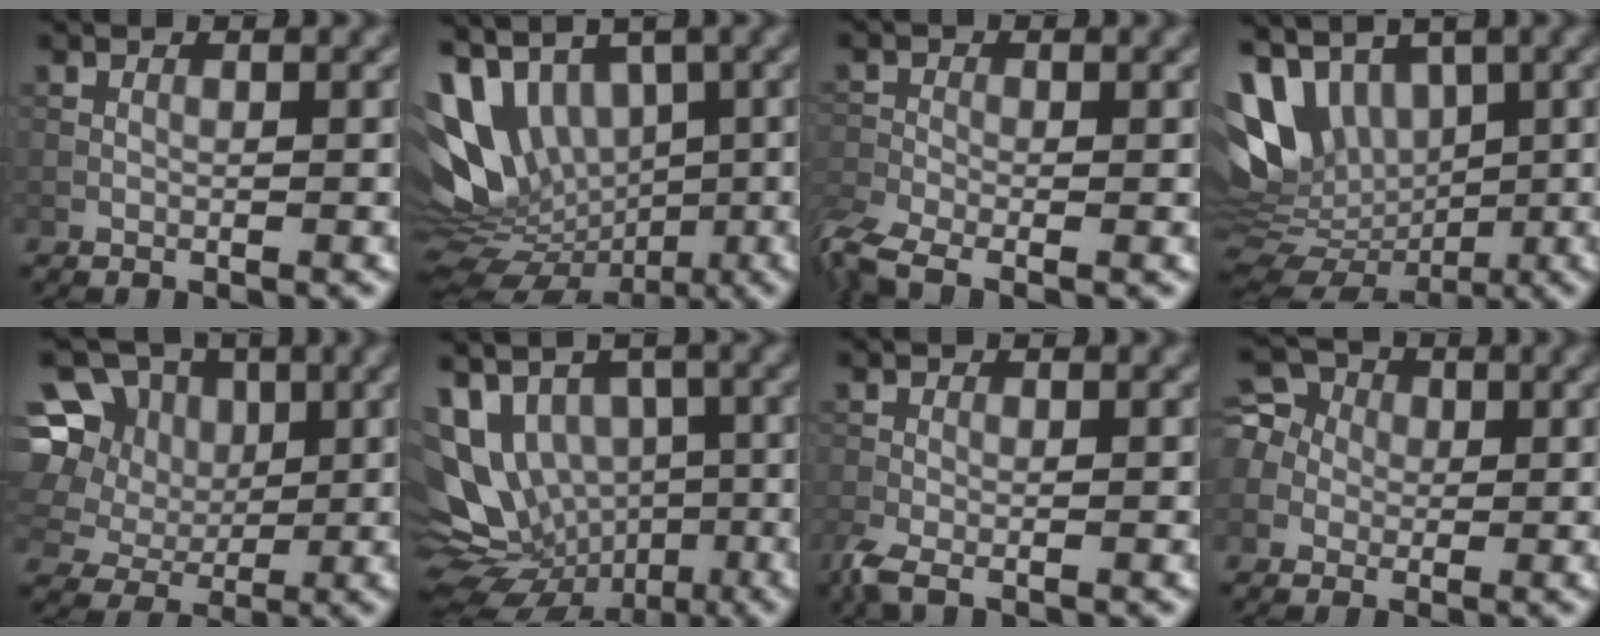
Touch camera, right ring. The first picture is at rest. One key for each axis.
{"total": 12.3, "fx": 1.3, "fy": 8.7, "fz": 8.6, "tx": -0.179, "ty": 0.008, "tz": 0.023}
{"total": 5.3, "fx": -3.7, "fy": 2.0, "fz": 3.2, "tx": -0.074, "ty": -0.016, "tz": -0.089}
{"total": 12.1, "fx": 2.6, "fy": 8.5, "fz": 8.2, "tx": -0.154, "ty": 0.018, "tz": 0.062}
{"total": 11.8, "fx": 2.5, "fy": 10.3, "fz": 5.2, "tx": -0.153, "ty": 0.045, "tz": 0.026}
{"total": 12.7, "fx": -0.7, "fy": 10.6, "fz": 7.0, "tx": -0.143, "ty": 0.010, "tz": -0.004}
{"total": 2.3, "fx": -1.5, "fy": 0.8, "fz": 1.5, "tx": -0.041, "ty": -0.006, "tz": -0.038}
{"total": 5.4, "fx": 0.1, "fy": 5.0, "fz": 2.2, "tx": -0.047, "ty": 0.028, "tz": -0.025}